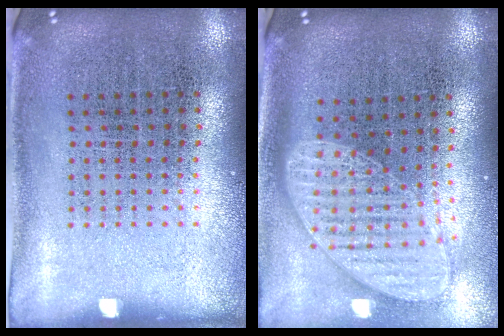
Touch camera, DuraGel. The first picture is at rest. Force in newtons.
{"total": 1.9, "press": 1.5, "slide": 1.1}